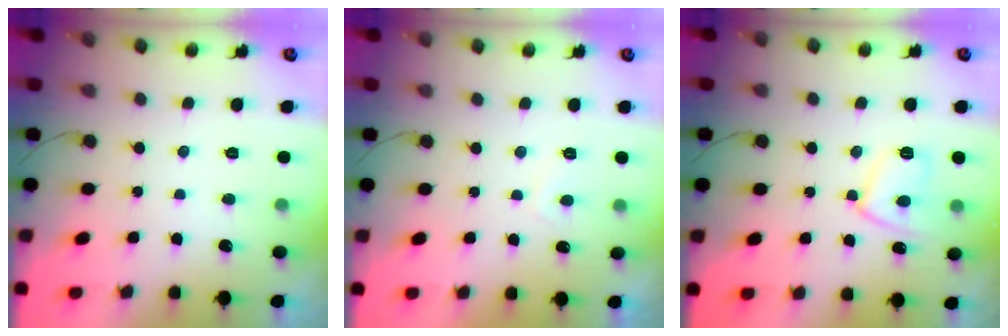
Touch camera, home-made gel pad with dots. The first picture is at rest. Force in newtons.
{"total": 0.6, "press": 0.3, "slide": 0.5}
{"total": 9.1, "press": 9.1, "slide": 0.8}